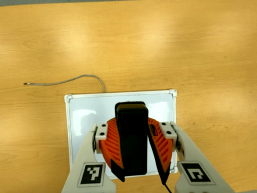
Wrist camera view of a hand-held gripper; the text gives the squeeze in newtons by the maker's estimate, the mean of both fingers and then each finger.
{"total": 9.8, "left": 9.9, "right": 9.8}